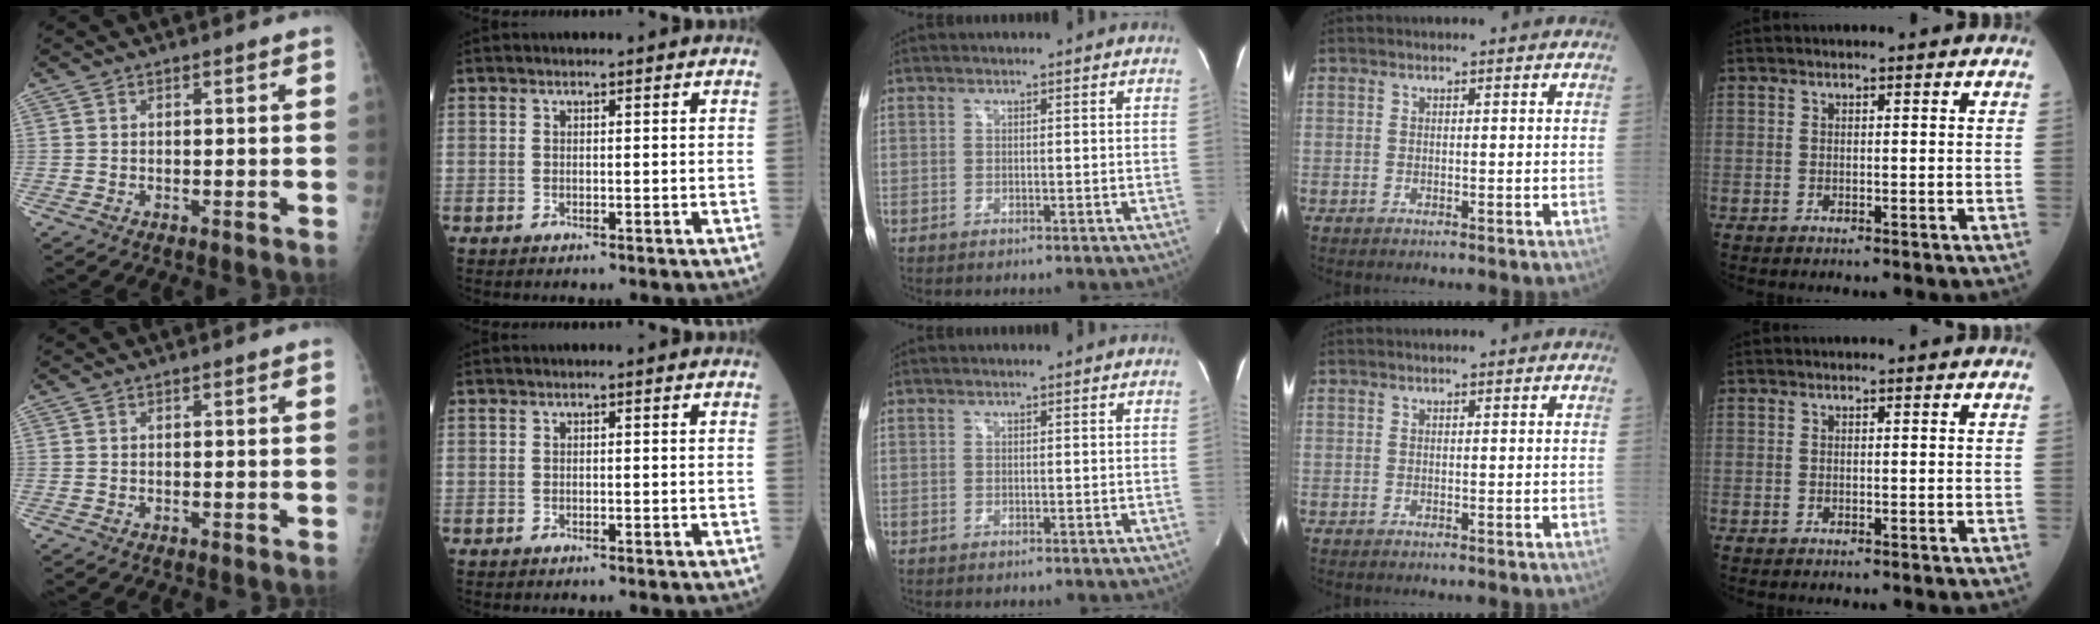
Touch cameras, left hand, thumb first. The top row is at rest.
{}